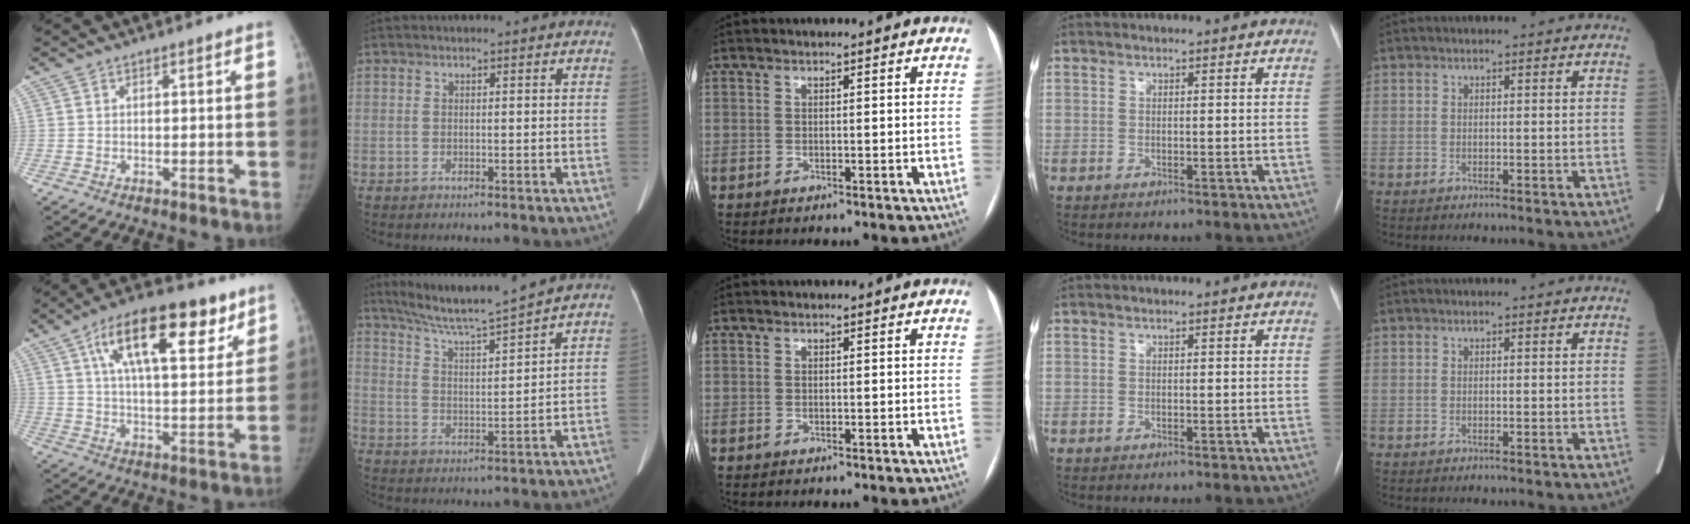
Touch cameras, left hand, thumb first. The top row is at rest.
{"thumb": {"total": 20.5, "force": [10.3, 8.7, 15.4], "torque": [-0.215, -0.017, 0.169]}, "index": {"total": 10.4, "force": [9.4, -1.7, 4.1], "torque": [-0.074, 0.000, 0.167]}}